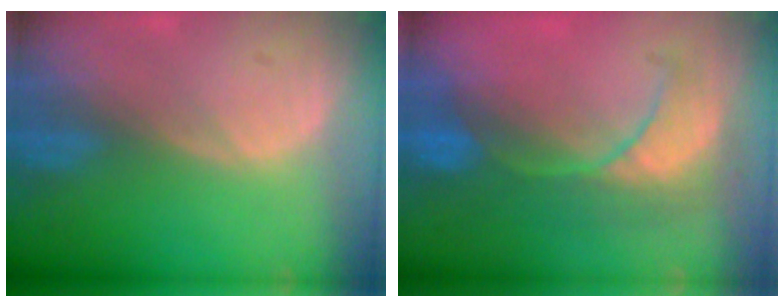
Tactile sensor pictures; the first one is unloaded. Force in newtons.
{"total": 8.4, "press": 8.3, "slide": 1.3}